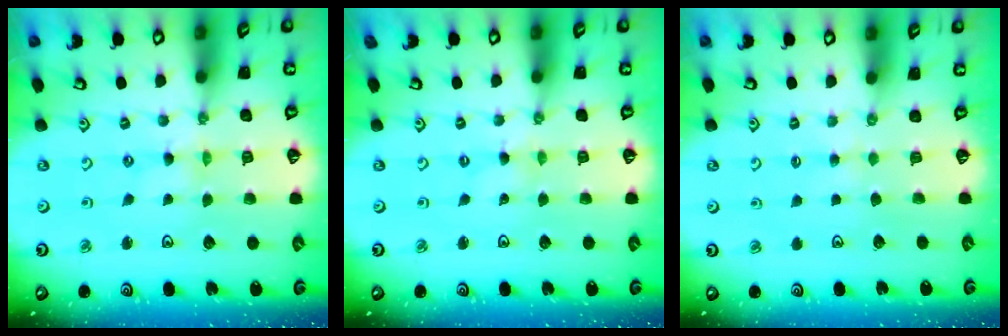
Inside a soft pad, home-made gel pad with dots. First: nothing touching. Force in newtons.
{"total": 0.0}
{"total": 2.7, "press": 2.7, "slide": 0.4}